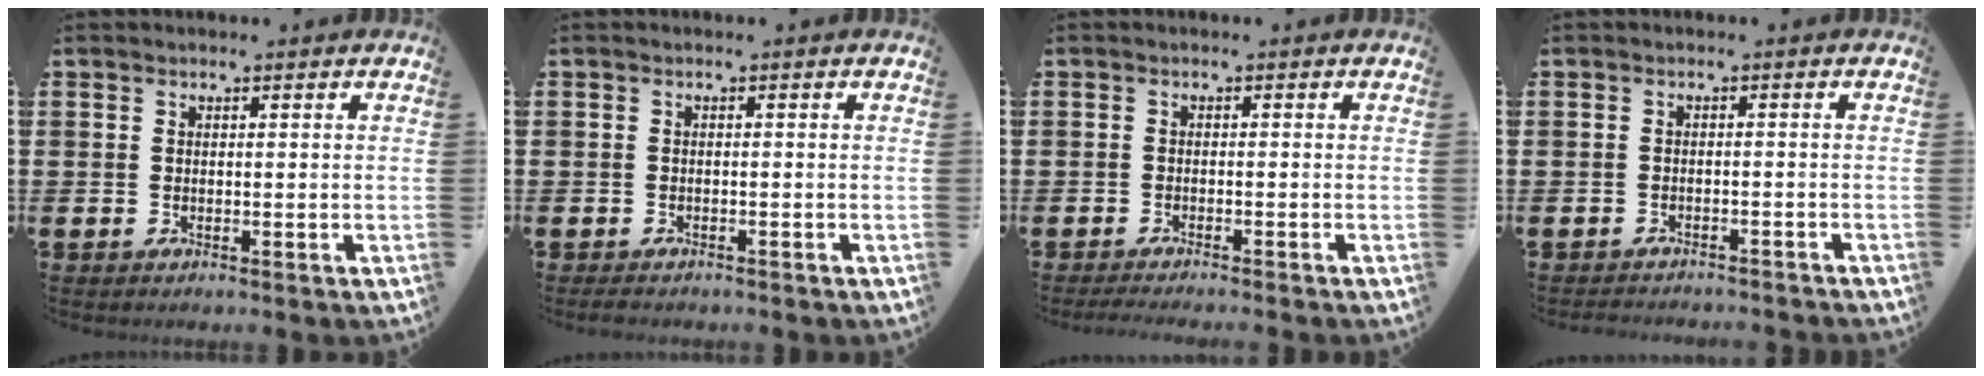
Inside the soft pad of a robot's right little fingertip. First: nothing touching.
{"total": 0.7, "force": [-0.6, 0.2, 0.3], "torque": [-0.008, 0.000, -0.014]}
{"total": 0.6, "force": [-0.5, 0.0, 0.4], "torque": [-0.006, 0.000, -0.009]}
{"total": 1.4, "force": [-1.4, -0.1, -0.1], "torque": [-0.002, 0.003, -0.028]}